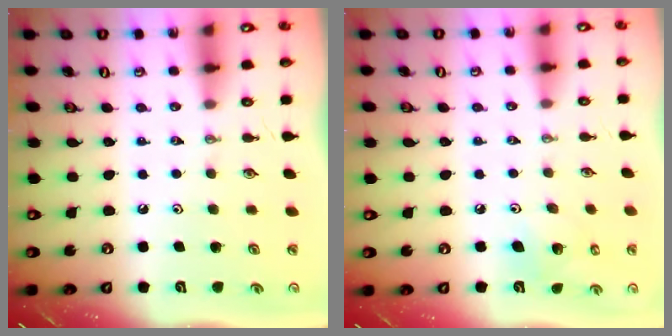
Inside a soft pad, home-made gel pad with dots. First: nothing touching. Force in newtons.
{"total": 6.9, "press": 6.8, "slide": 1.4}